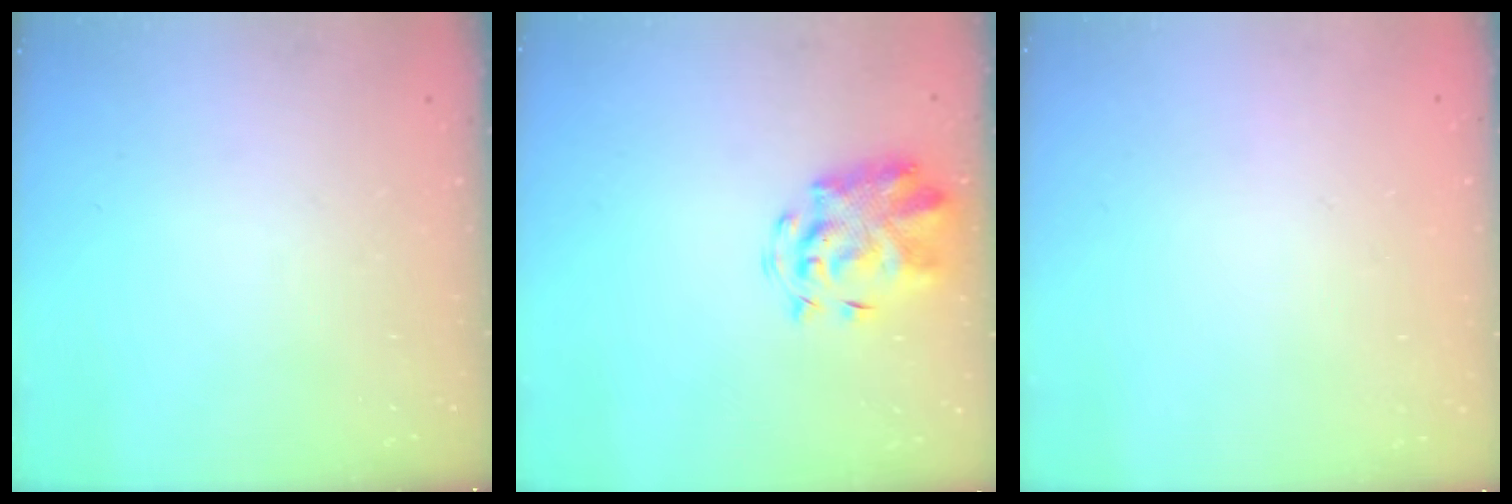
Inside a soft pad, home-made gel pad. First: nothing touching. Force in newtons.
{"total": 3.5, "press": 3.4, "slide": 1.1}
{"total": 1.8, "press": 1.7, "slide": 0.2}